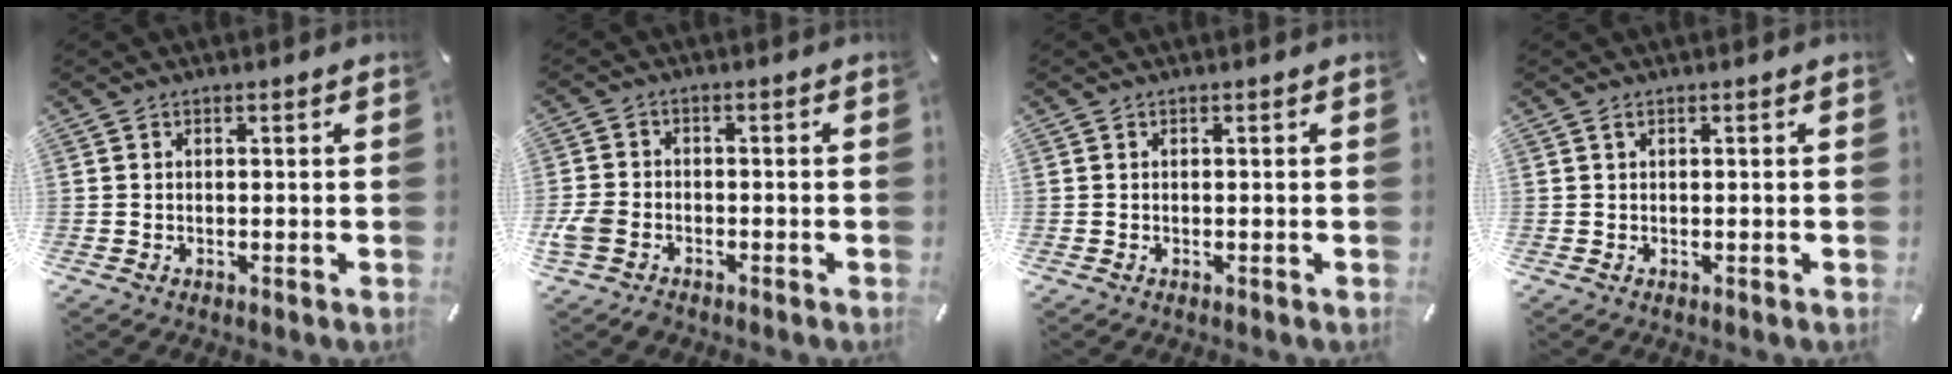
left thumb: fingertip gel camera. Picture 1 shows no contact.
{"total": 4.9, "force": [-2.5, 3.6, 2.1], "torque": [-0.053, 0.011, -0.049]}
{"total": 0.0}
{"total": 0.7, "force": [0.3, 0.2, 0.6], "torque": [-0.011, 0.002, 0.004]}